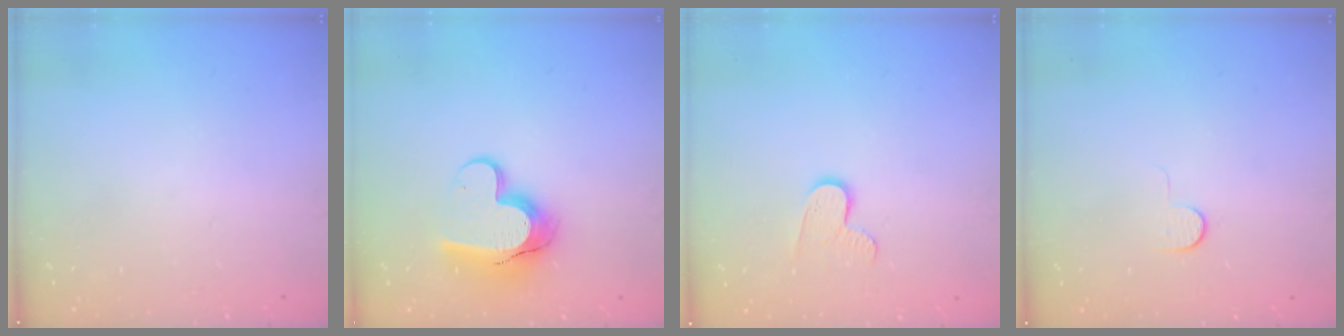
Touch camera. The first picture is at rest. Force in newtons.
{"total": 11.8, "press": 11.8, "slide": 1.0}
{"total": 6.9, "press": 6.9, "slide": 0.2}
{"total": 5.0, "press": 5.0, "slide": 0.5}